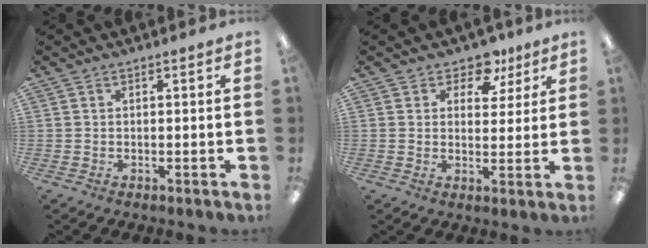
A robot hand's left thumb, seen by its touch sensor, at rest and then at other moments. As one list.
[{"total": 7.2, "force": [5.0, 4.4, 2.6], "torque": [-0.032, -0.027, 0.087]}]